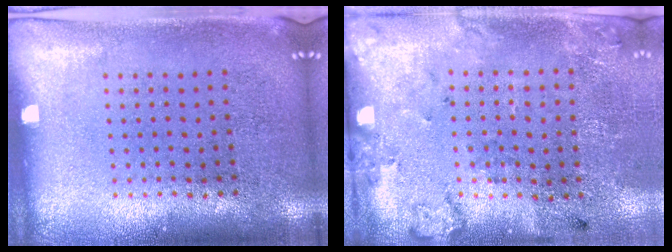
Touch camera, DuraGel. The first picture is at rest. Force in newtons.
{"total": 2.2, "press": 1.4, "slide": 1.7}